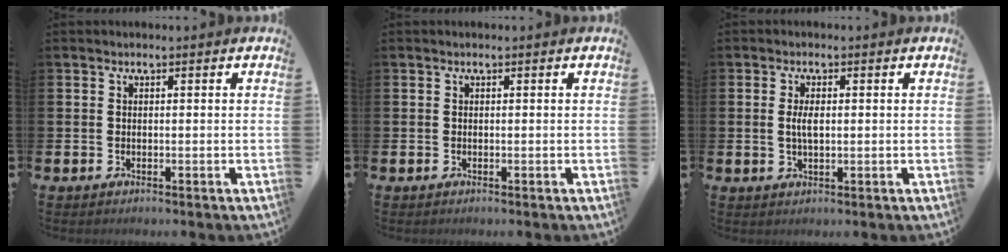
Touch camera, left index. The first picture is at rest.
{"total": 0.0}
{"total": 2.7, "force": [0.3, 1.1, 2.4], "torque": [-0.035, 0.000, 0.000]}